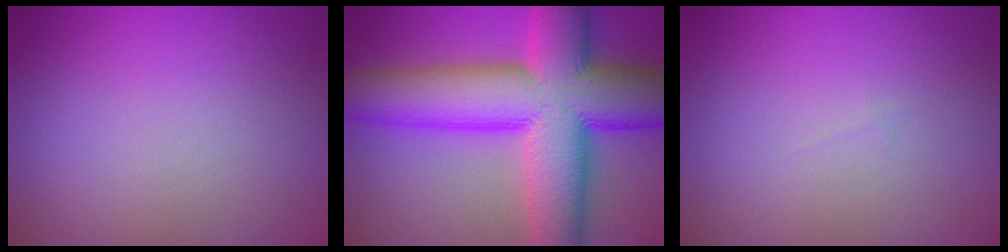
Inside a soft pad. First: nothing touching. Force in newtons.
{"total": 15.4, "press": 15.4, "slide": 0.3}
{"total": 0.0}